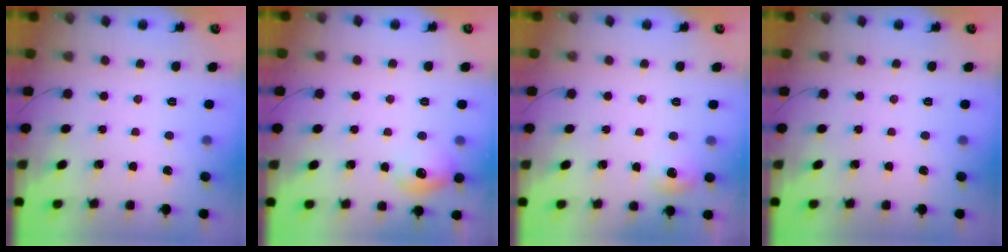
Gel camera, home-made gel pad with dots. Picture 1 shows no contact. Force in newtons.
{"total": 10.1, "press": 10.0, "slide": 1.0}
{"total": 5.9, "press": 5.7, "slide": 1.6}
{"total": 0.0}